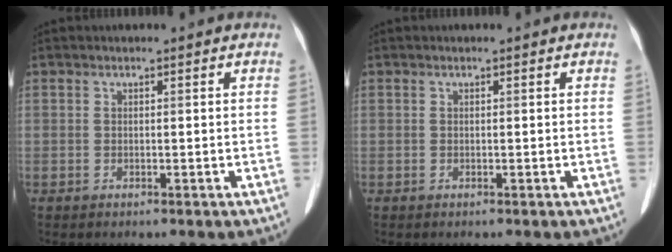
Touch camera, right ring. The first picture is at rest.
{"total": 0.0}